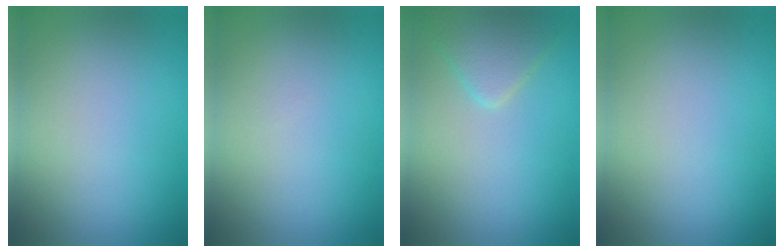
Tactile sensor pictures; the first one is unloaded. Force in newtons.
{"total": 0.0}
{"total": 2.7, "press": 2.7, "slide": 0.2}
{"total": 0.0}